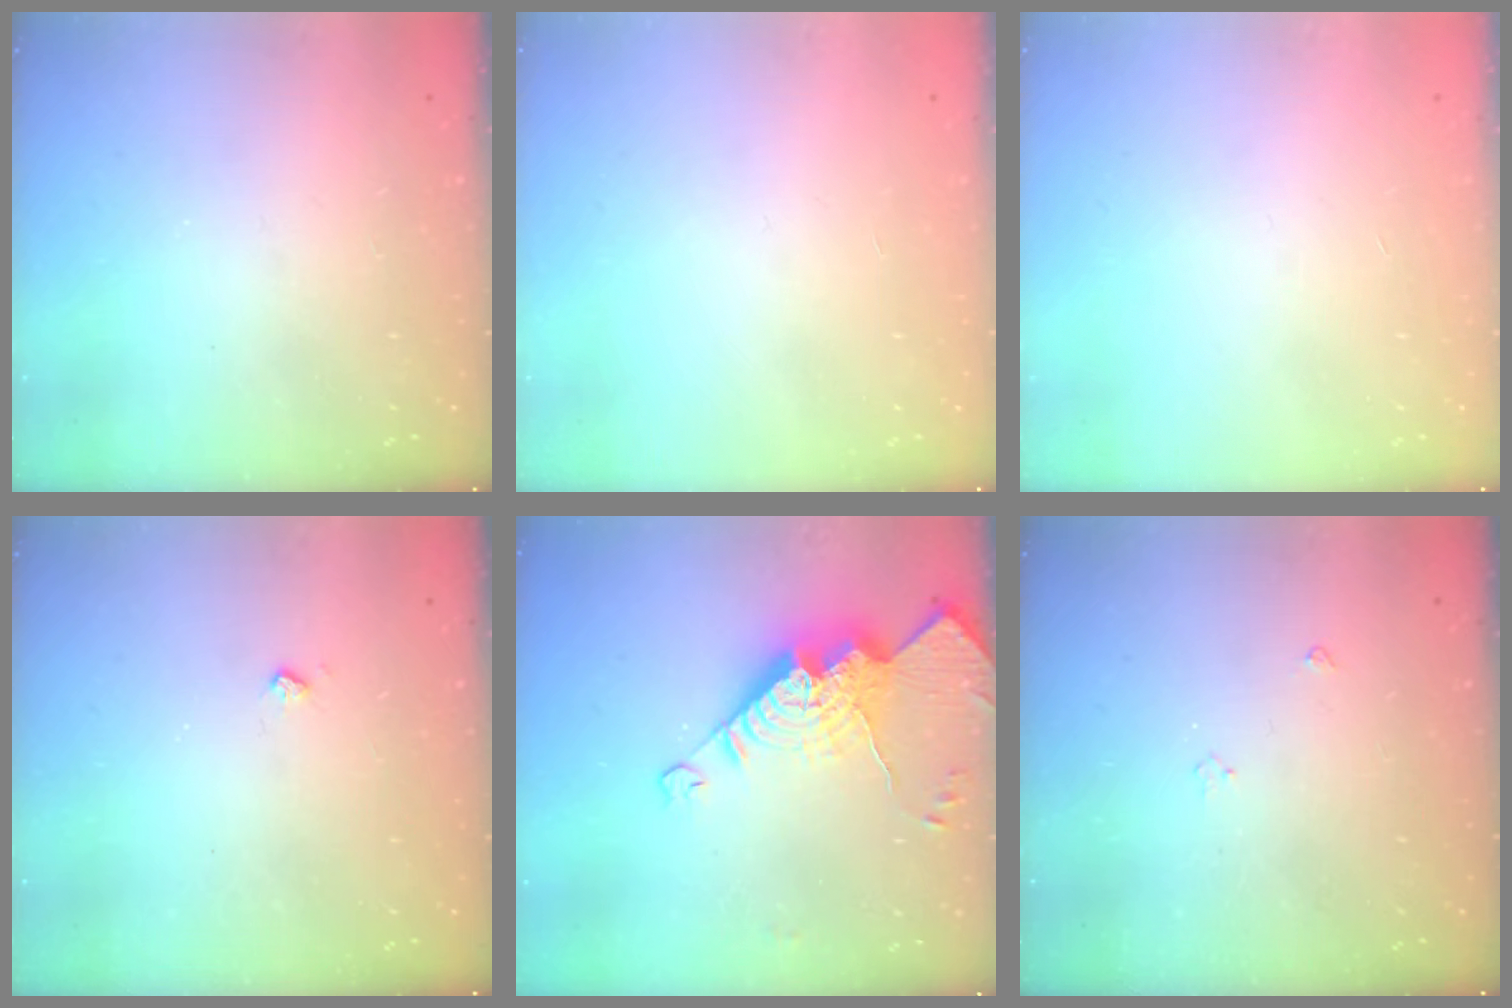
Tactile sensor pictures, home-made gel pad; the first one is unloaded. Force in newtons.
{"total": 0.0}
{"total": 0.0}
{"total": 3.5, "press": 3.5, "slide": 0.6}
{"total": 18.6, "press": 18.5, "slide": 2.0}
{"total": 3.0, "press": 2.9, "slide": 0.5}